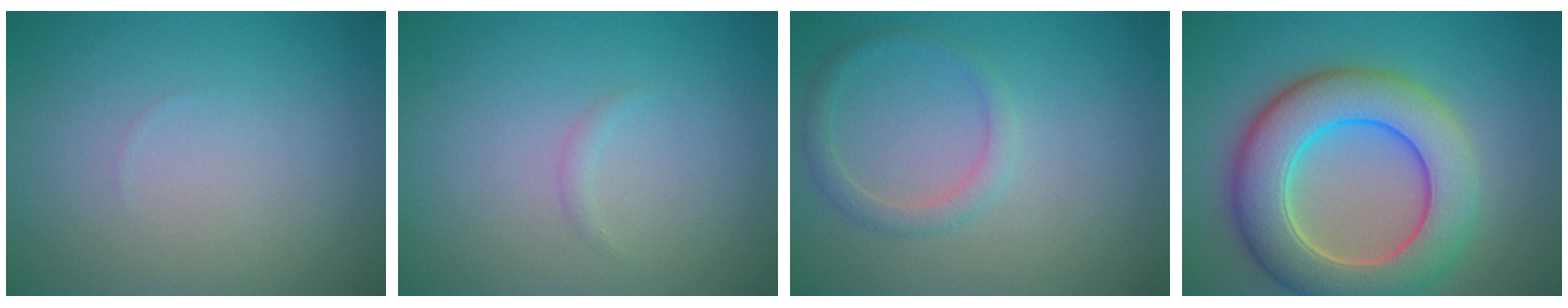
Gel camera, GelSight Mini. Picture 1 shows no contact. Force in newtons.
{"total": 0.6, "press": 0.6, "slide": 0.0}
{"total": 1.7, "press": 1.7, "slide": 0.1}
{"total": 9.7, "press": 9.7, "slide": 0.7}